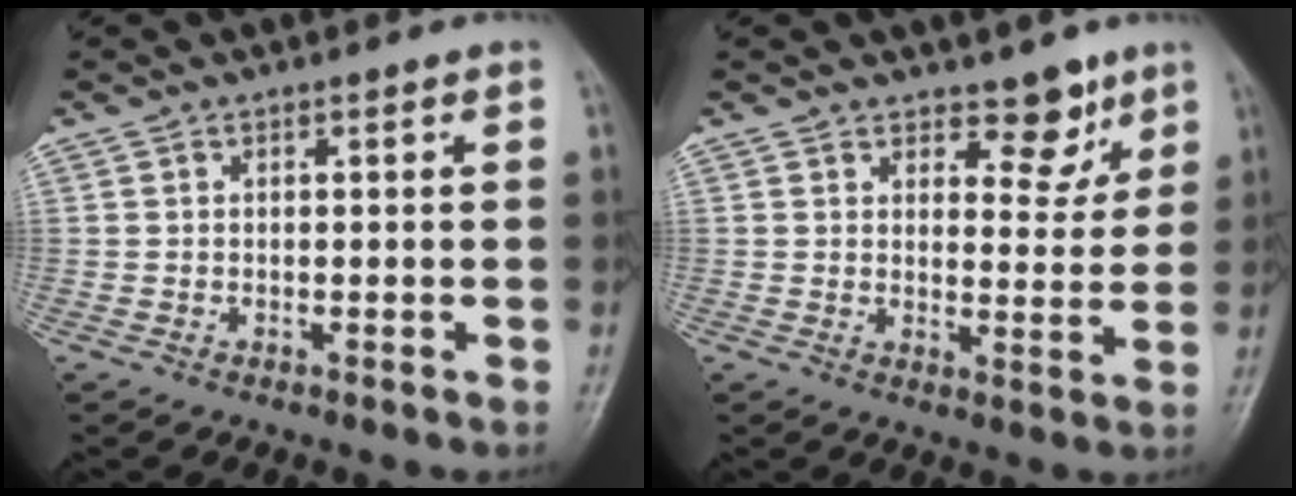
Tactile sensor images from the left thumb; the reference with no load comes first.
{"total": 6.3, "force": [4.4, 3.4, 2.8], "torque": [-0.002, -0.030, 0.062]}